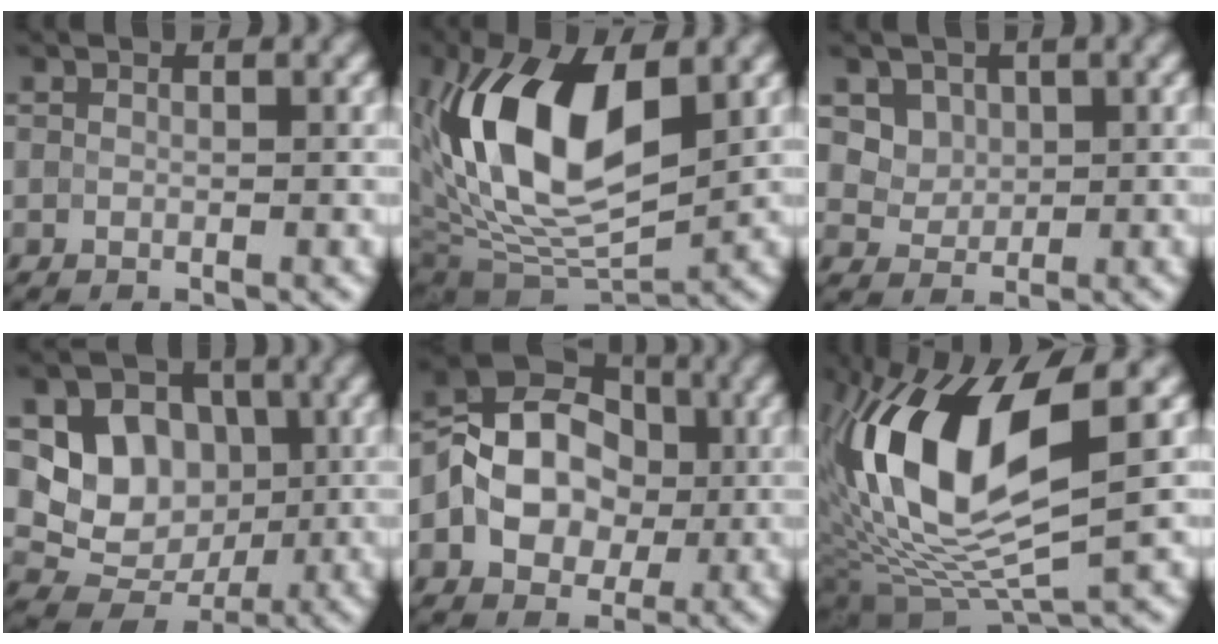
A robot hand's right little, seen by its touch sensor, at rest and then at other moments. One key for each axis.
{"total": 12.1, "fx": 2.3, "fy": 6.0, "fz": 10.2, "tx": -0.190, "ty": 0.005, "tz": 0.034}
{"total": 3.6, "fx": 1.9, "fy": 2.7, "fz": 1.4, "tx": -0.037, "ty": -0.007, "tz": 0.050}
{"total": 7.4, "fx": 1.1, "fy": 6.3, "fz": 3.7, "tx": -0.056, "ty": -0.005, "tz": 0.008}
{"total": 9.3, "fx": -0.6, "fy": 7.0, "fz": 6.1, "tx": -0.084, "ty": 0.016, "tz": -0.029}
{"total": 11.8, "fx": 2.1, "fy": 4.8, "fz": 10.6, "tx": -0.217, "ty": 0.004, "tz": 0.038}